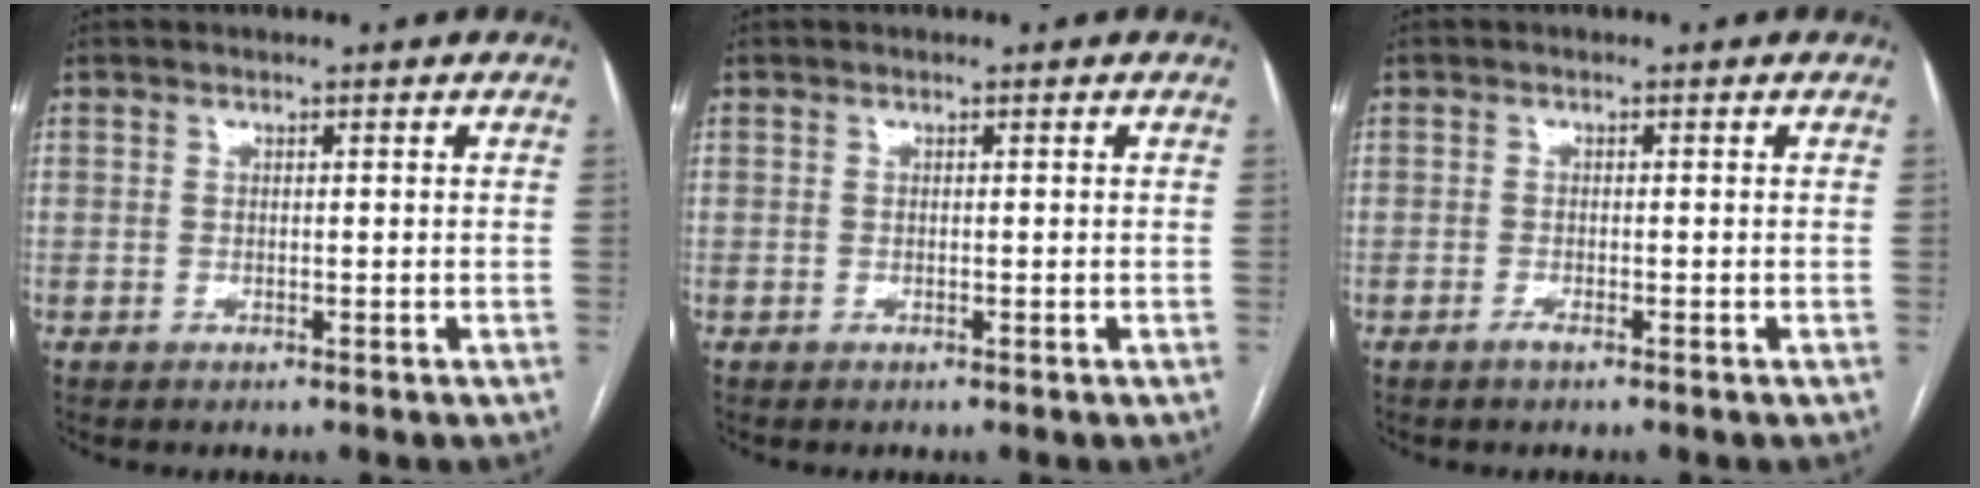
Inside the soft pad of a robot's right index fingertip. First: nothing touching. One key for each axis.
{"total": 0.0}
{"total": 0.9, "fx": -0.7, "fy": 0.0, "fz": 0.6, "tx": -0.013, "ty": -0.001, "tz": -0.014}